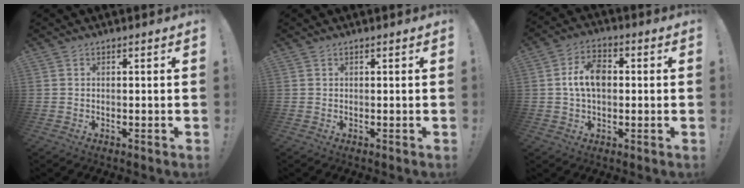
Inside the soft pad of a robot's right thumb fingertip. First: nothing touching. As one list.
[{"total": 0.0}, {"total": 9.5, "force": [0.5, 6.1, 7.3], "torque": [-0.137, 0.016, 0.011]}]